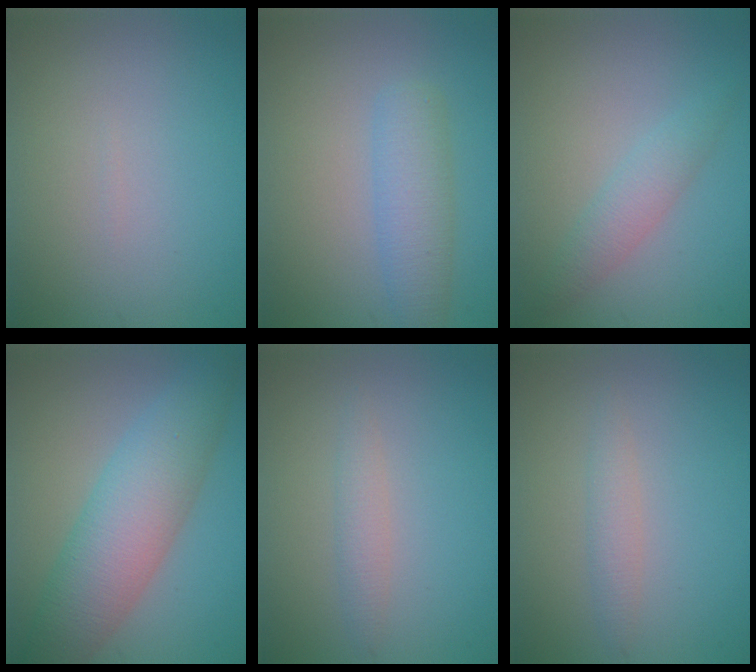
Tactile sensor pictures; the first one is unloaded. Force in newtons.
{"total": 3.5, "press": 3.5, "slide": 0.2}
{"total": 2.2, "press": 2.2, "slide": 0.1}
{"total": 7.1, "press": 7.1, "slide": 0.4}
{"total": 1.5, "press": 1.4, "slide": 0.1}
{"total": 1.5, "press": 1.4, "slide": 0.1}